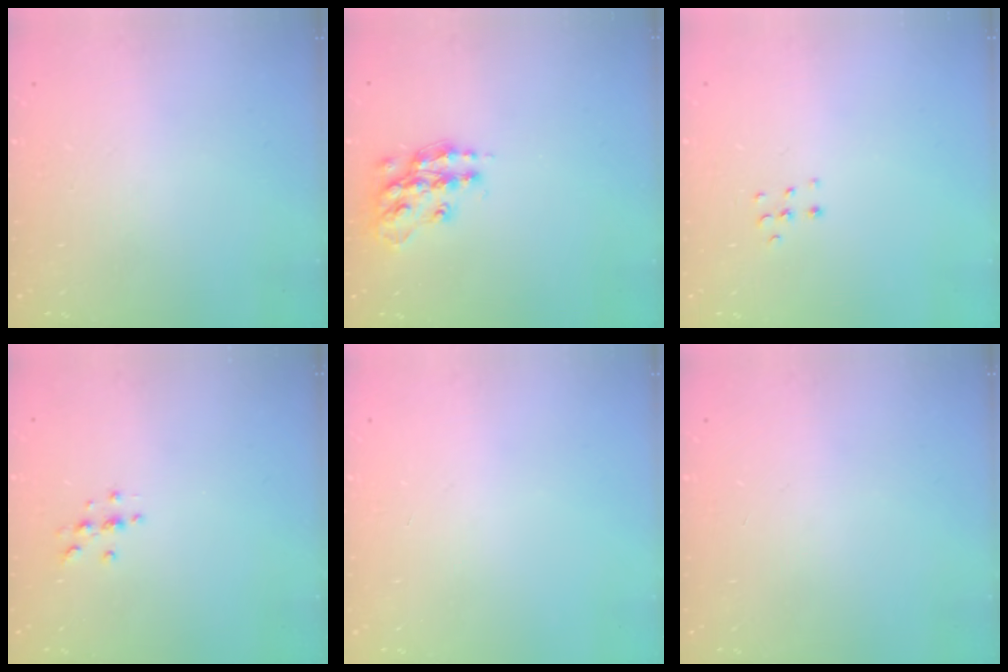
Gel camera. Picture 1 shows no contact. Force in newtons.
{"total": 13.4, "press": 13.4, "slide": 0.9}
{"total": 4.1, "press": 4.1, "slide": 0.5}
{"total": 3.0, "press": 3.0, "slide": 0.4}
{"total": 0.0}
{"total": 0.0}